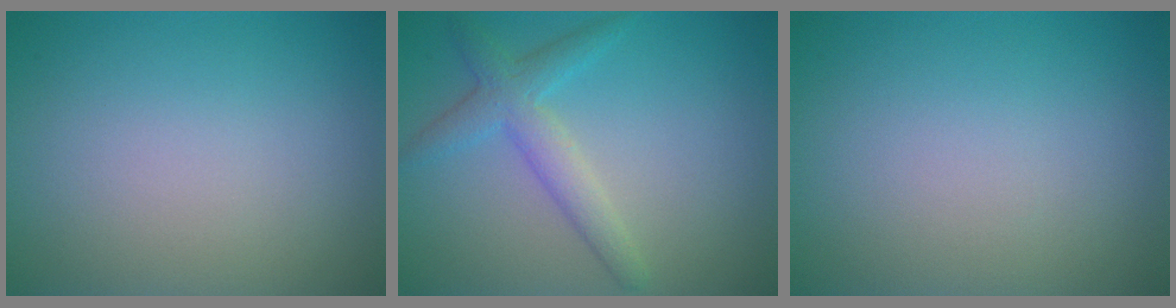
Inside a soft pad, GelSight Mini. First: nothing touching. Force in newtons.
{"total": 3.3, "press": 3.3, "slide": 0.1}
{"total": 0.0}